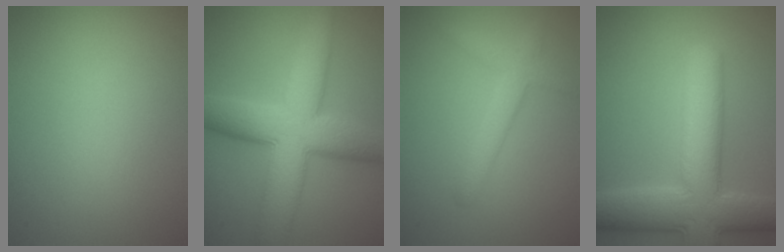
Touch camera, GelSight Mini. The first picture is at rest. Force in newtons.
{"total": 9.8, "press": 9.8, "slide": 0.4}
{"total": 2.7, "press": 2.6, "slide": 0.1}
{"total": 10.0, "press": 10.0, "slide": 0.6}